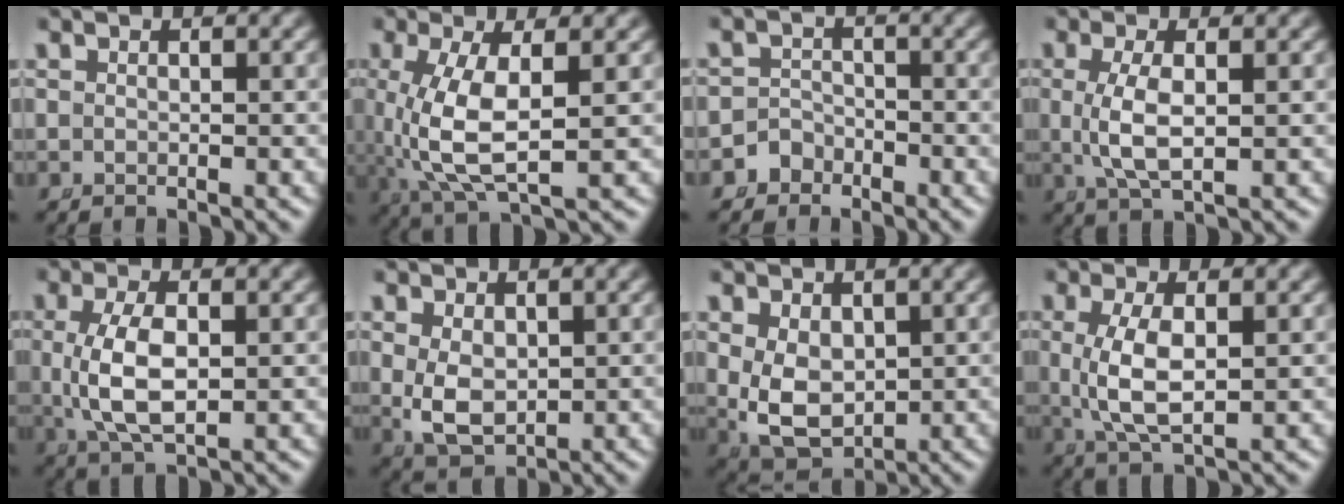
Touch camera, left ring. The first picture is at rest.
{"total": 6.8, "force": [0.4, 2.8, 6.2], "torque": [-0.138, -0.018, 0.024]}
{"total": 3.4, "force": [-2.3, 2.5, 0.1], "torque": [-0.013, -0.012, -0.040]}
{"total": 3.6, "force": [0.0, 1.1, 3.4], "torque": [-0.087, -0.011, 0.012]}
{"total": 5.3, "force": [0.0, 2.5, 4.7], "torque": [-0.114, -0.009, 0.014]}
{"total": 5.0, "force": [-0.6, 3.8, 3.3], "torque": [-0.085, -0.031, 0.012]}
{"total": 7.5, "force": [-0.9, 6.1, 4.2], "torque": [-0.112, -0.044, 0.008]}
{"total": 4.7, "force": [0.1, 1.9, 4.3], "torque": [-0.101, -0.011, 0.018]}